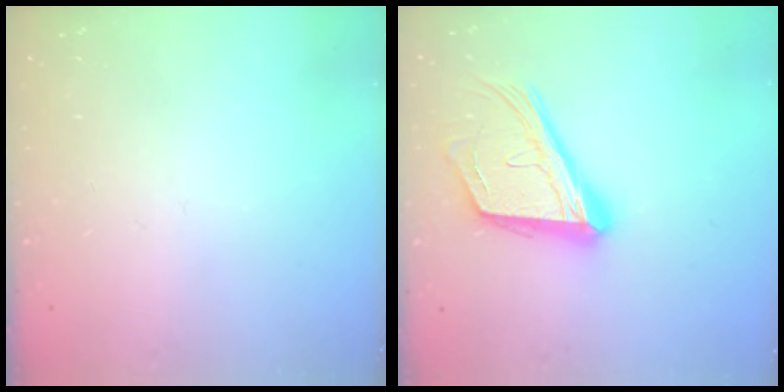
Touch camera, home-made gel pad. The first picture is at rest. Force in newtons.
{"total": 19.7, "press": 19.6, "slide": 2.3}